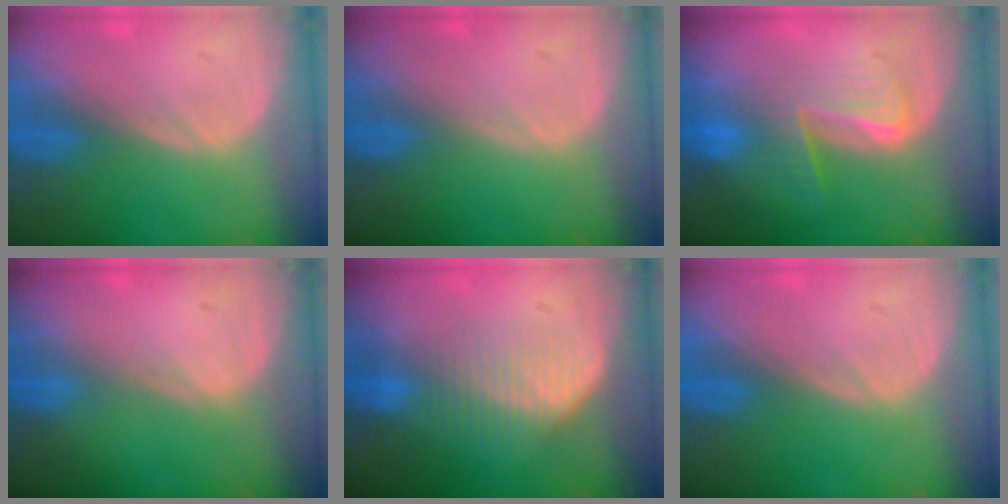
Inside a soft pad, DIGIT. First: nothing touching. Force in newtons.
{"total": 0.0}
{"total": 6.3, "press": 6.2, "slide": 1.5}
{"total": 0.0}
{"total": 6.5, "press": 6.0, "slide": 2.4}
{"total": 0.0}